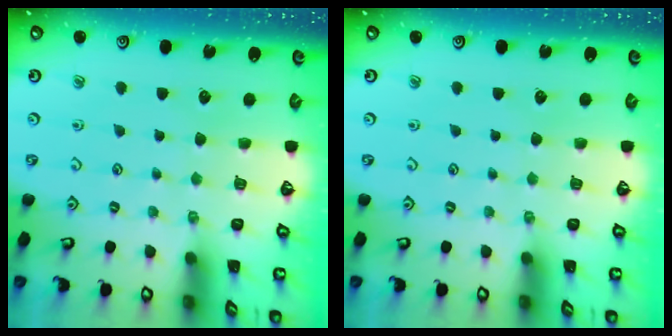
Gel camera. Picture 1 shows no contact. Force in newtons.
{"total": 0.0}